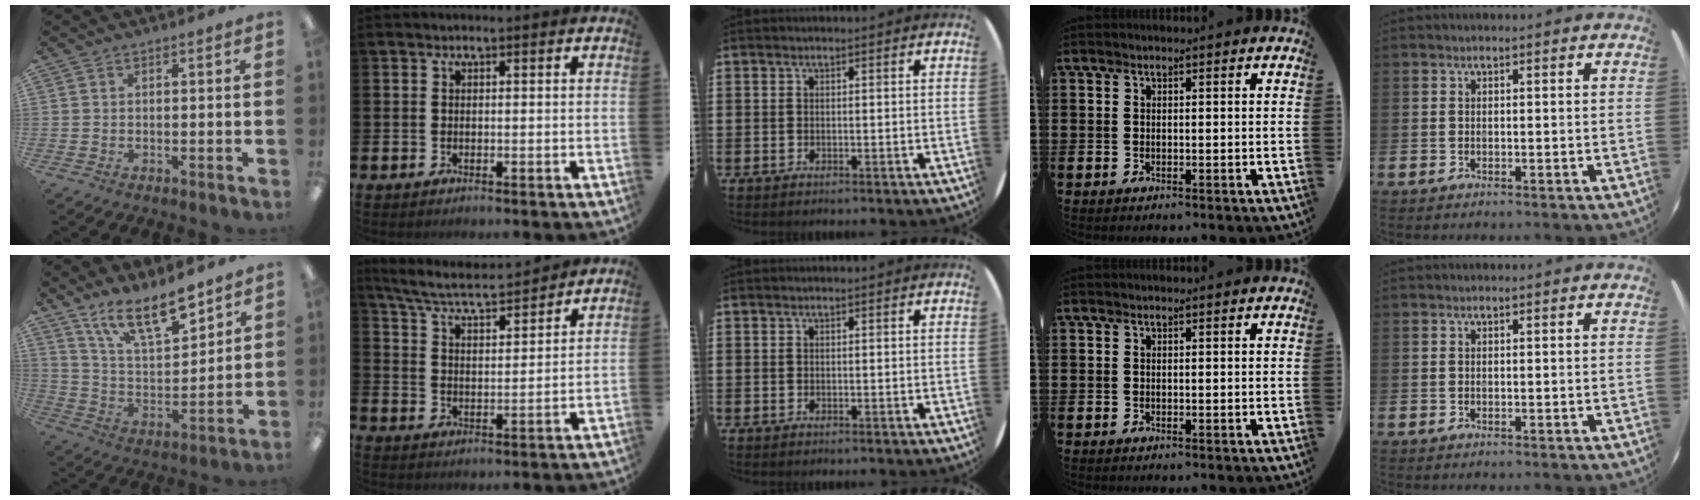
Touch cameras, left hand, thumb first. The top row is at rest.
{"thumb": {"total": 15.1, "force": [11.6, 4.9, 8.4], "torque": [-0.143, -0.065, 0.202]}, "index": {"total": 6.3, "force": [5.8, 0.8, 2.2], "torque": [-0.069, -0.039, 0.098]}}